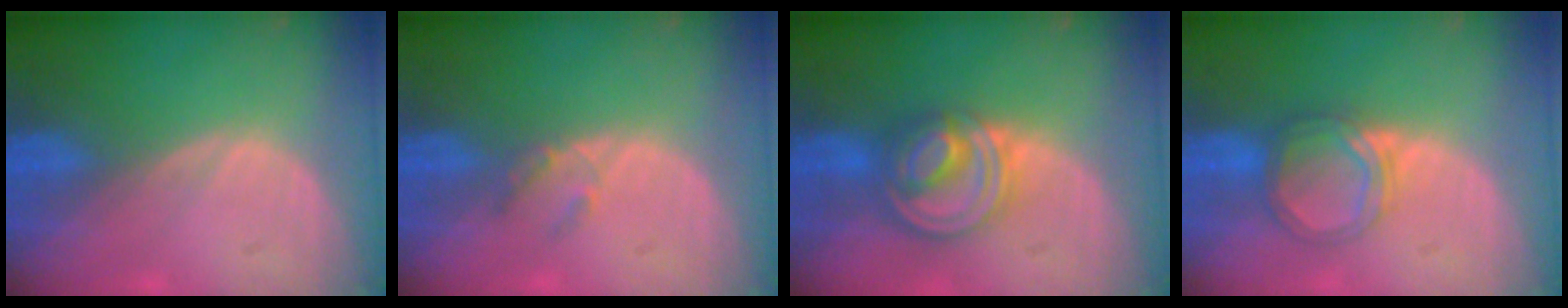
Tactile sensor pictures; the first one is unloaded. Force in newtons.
{"total": 2.0, "press": 1.8, "slide": 0.9}
{"total": 8.2, "press": 7.0, "slide": 4.4}
{"total": 5.3, "press": 5.0, "slide": 1.9}